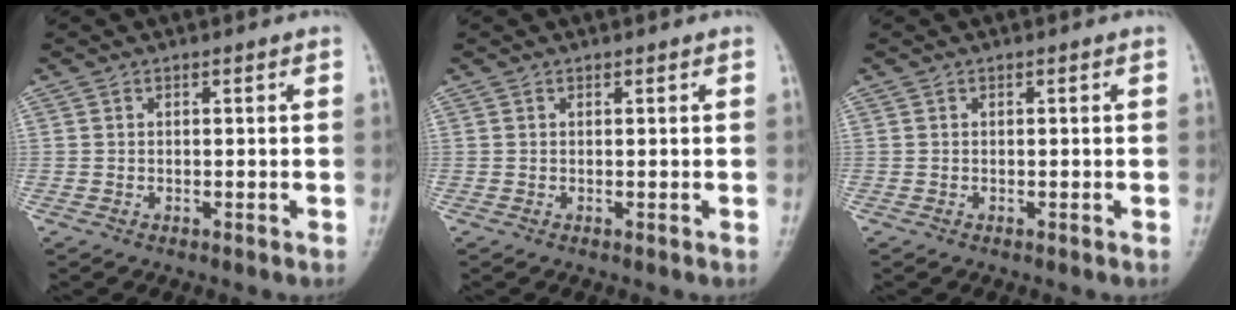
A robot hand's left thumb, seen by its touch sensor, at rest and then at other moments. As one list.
[{"total": 0.0}, {"total": 0.0}]